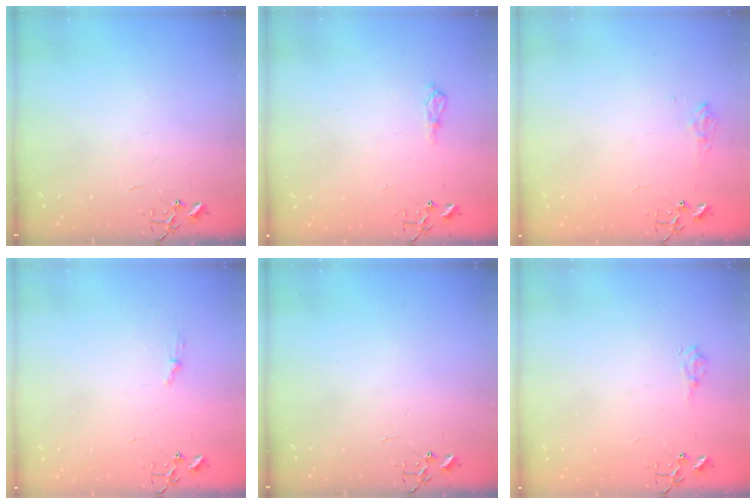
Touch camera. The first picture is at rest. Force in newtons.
{"total": 6.7, "press": 6.7, "slide": 0.8}
{"total": 7.3, "press": 7.3, "slide": 0.3}
{"total": 3.8, "press": 3.8, "slide": 0.4}
{"total": 0.0}
{"total": 7.0, "press": 6.9, "slide": 0.6}